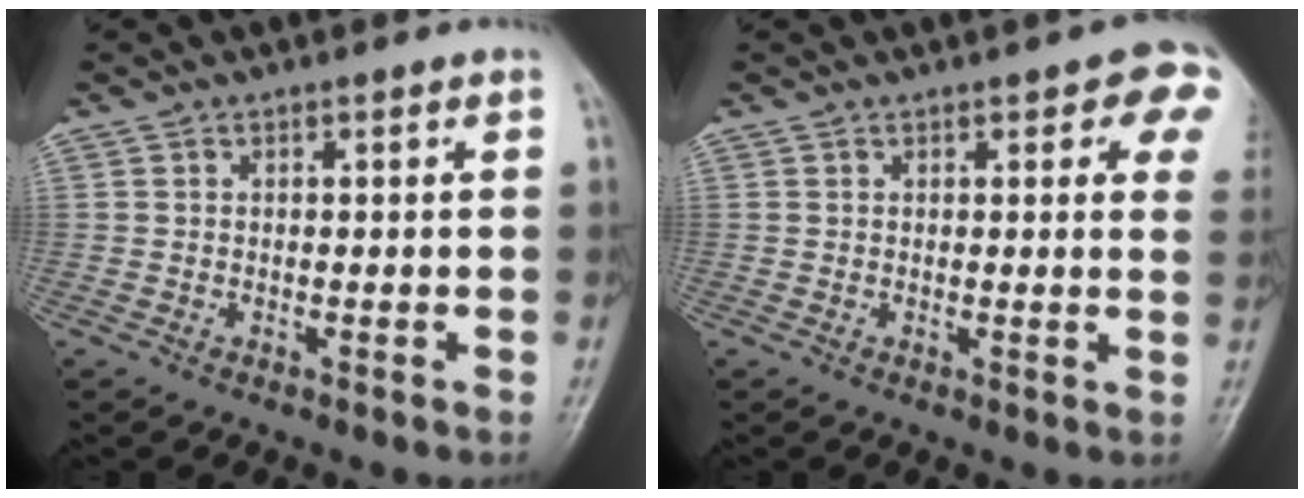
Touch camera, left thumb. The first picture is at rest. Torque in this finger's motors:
{"motor_torque": [0.31, 0.48, 0.12, -0.16, 0.01]}